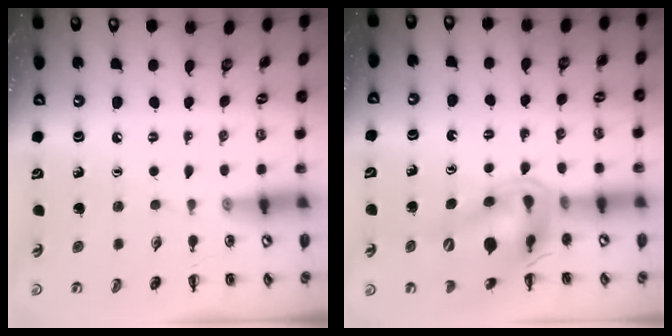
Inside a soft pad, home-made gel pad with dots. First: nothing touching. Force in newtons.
{"total": 15.6, "press": 14.9, "slide": 4.5}